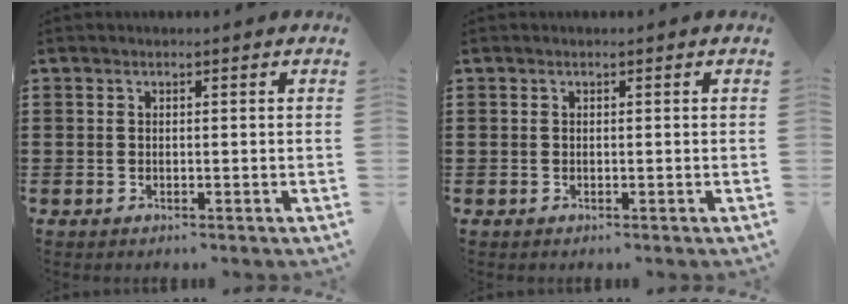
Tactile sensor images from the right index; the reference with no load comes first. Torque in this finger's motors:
{"motor_torque": [0.00, 0.00, 0.00, -0.01]}